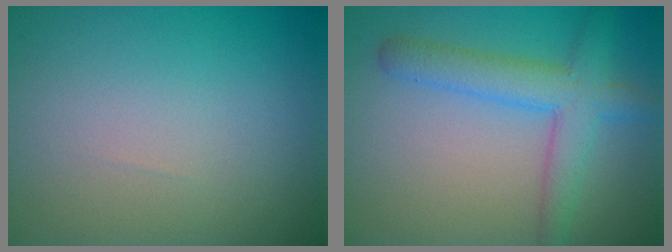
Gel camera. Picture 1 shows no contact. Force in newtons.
{"total": 4.5, "press": 4.5, "slide": 0.1}